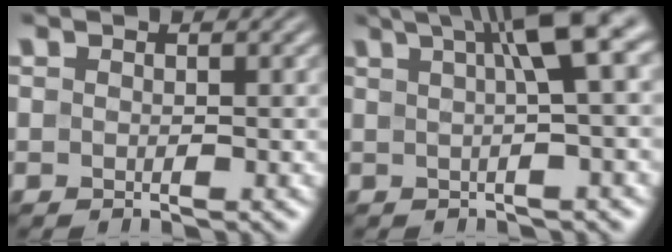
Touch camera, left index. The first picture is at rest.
{"total": 6.7, "force": [2.4, 1.2, 6.1], "torque": [-0.069, 0.027, 0.033]}